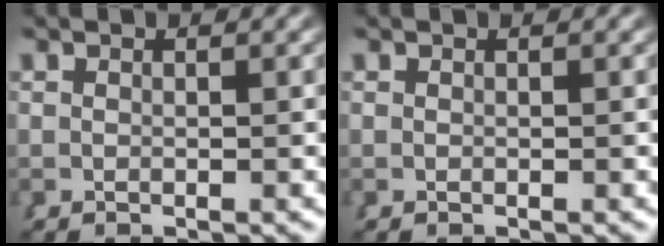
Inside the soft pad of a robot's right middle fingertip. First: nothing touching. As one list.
[{"total": 0.0}]